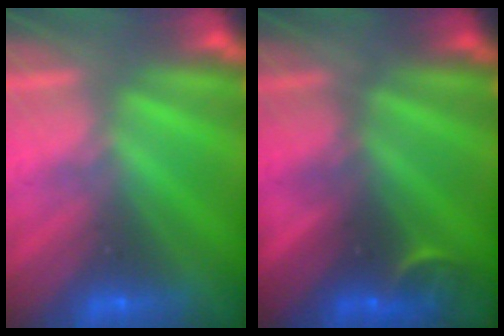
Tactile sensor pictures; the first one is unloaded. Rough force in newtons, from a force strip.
{"total": 2.9}